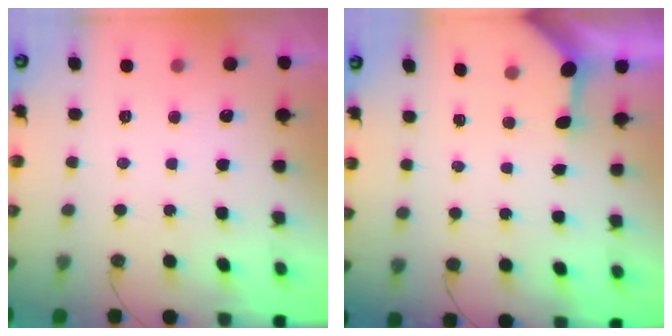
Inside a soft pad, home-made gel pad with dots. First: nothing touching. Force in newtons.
{"total": 3.2, "press": 3.2, "slide": 0.3}